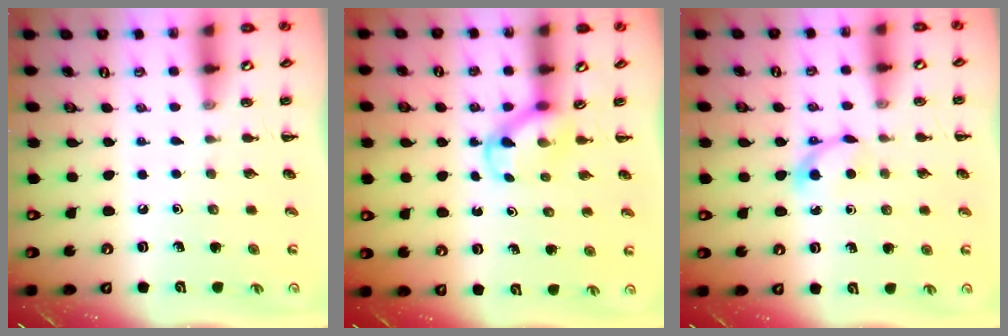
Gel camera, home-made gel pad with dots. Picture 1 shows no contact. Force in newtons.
{"total": 3.6, "press": 3.5, "slide": 0.6}
{"total": 3.9, "press": 3.7, "slide": 1.3}